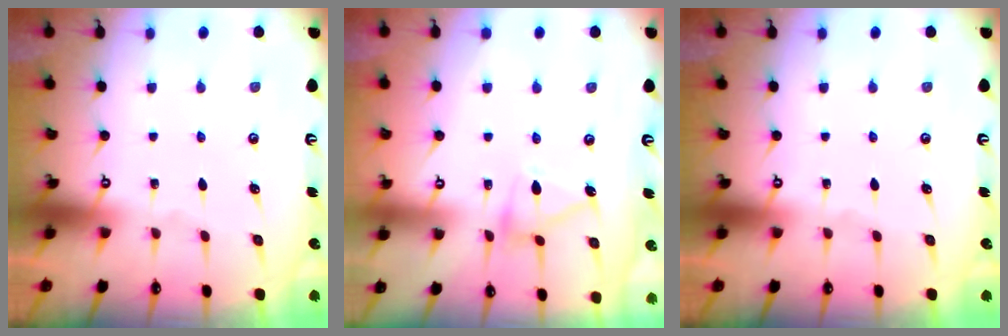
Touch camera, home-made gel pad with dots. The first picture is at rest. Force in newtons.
{"total": 11.0, "press": 10.9, "slide": 0.6}
{"total": 0.0}